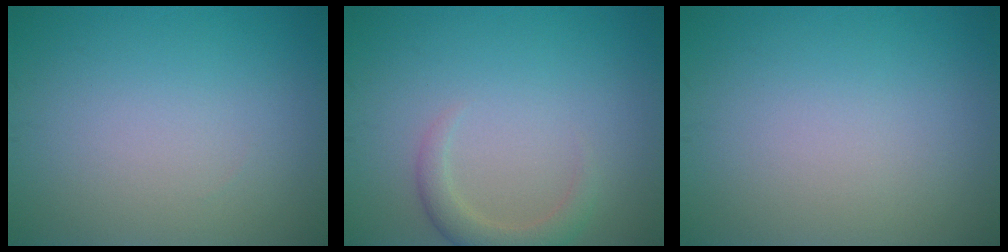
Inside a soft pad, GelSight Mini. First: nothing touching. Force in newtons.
{"total": 2.4, "press": 2.4, "slide": 0.3}
{"total": 0.0}